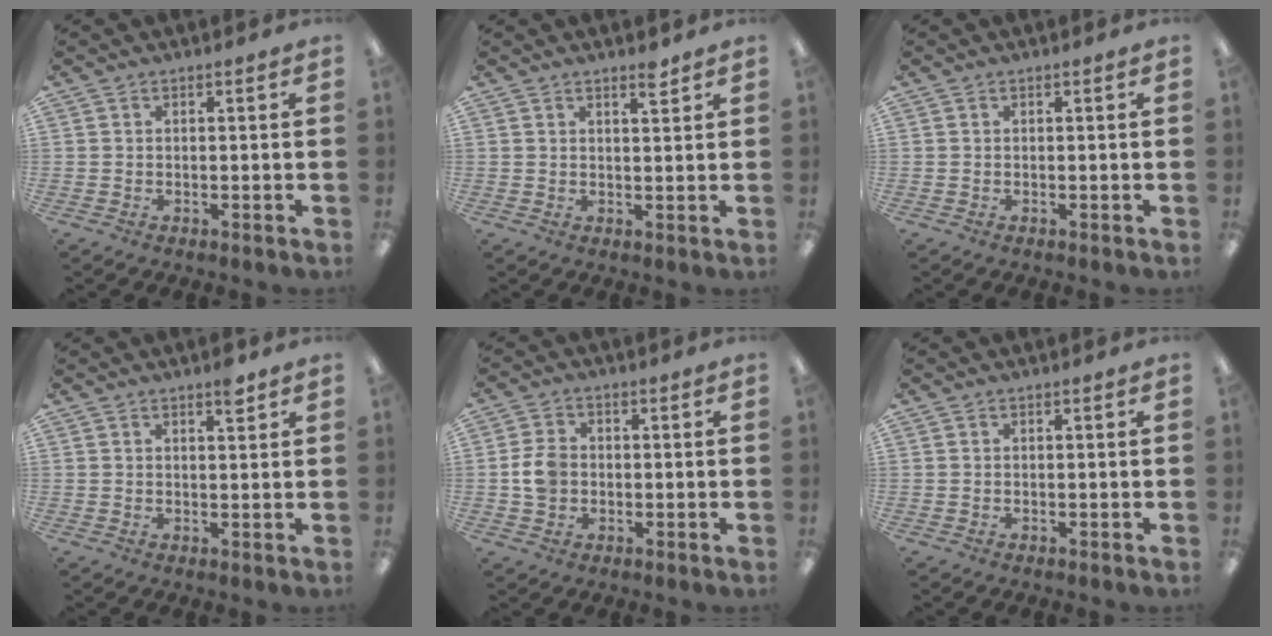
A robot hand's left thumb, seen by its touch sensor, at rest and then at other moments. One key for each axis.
{"total": 2.9, "fx": 2.4, "fy": 0.6, "fz": 1.5, "tx": -0.017, "ty": -0.009, "tz": 0.040}
{"total": 0.0}
{"total": 3.1, "fx": 2.3, "fy": 0.8, "fz": 1.9, "tx": -0.018, "ty": -0.008, "tz": 0.035}
{"total": 5.6, "fx": -0.4, "fy": 4.6, "fz": 3.2, "tx": -0.059, "ty": 0.007, "tz": -0.007}
{"total": 0.0}